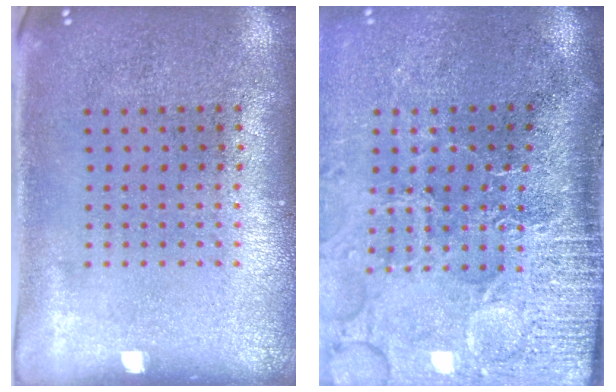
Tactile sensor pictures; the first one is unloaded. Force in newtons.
{"total": 5.0, "press": 4.0, "slide": 3.0}